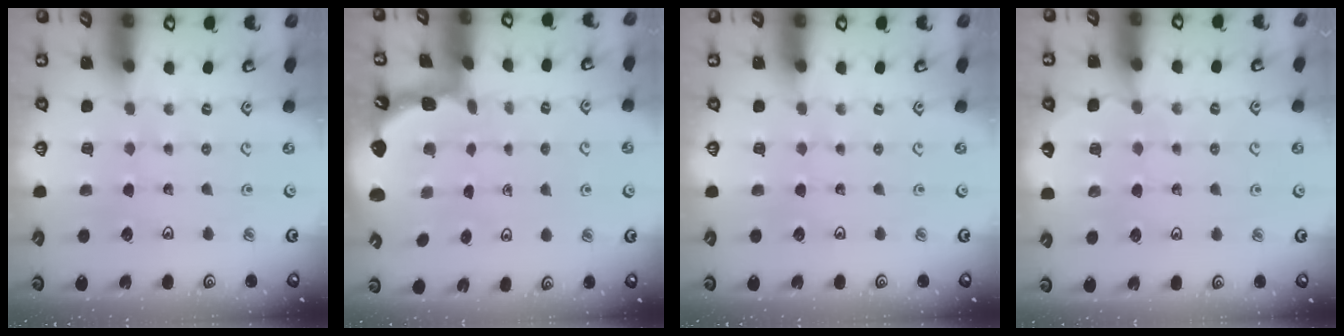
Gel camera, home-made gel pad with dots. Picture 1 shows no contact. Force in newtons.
{"total": 1.2, "press": 1.1, "slide": 0.1}
{"total": 0.0}
{"total": 6.9, "press": 6.6, "slide": 1.9}